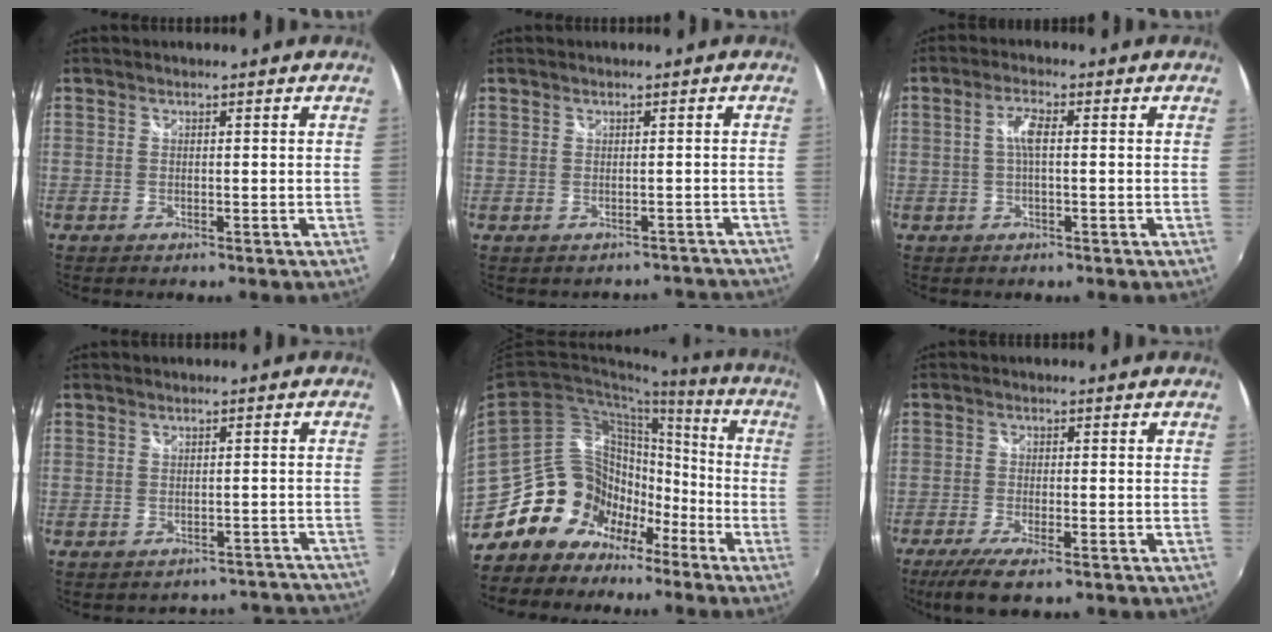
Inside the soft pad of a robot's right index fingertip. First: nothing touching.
{"total": 4.7, "force": [-3.8, 2.8, 0.0], "torque": [0.023, 0.031, -0.035]}
{"total": 3.3, "force": [0.2, 0.8, 3.2], "torque": [-0.065, 0.006, 0.004]}
{"total": 8.9, "force": [-8.1, 3.8, -0.2], "torque": [0.024, 0.046, -0.081]}
{"total": 17.8, "force": [-11.1, 12.3, 6.5], "torque": [-0.127, 0.045, -0.173]}
{"total": 7.6, "force": [-5.2, 1.7, 5.3], "torque": [-0.125, -0.029, -0.093]}